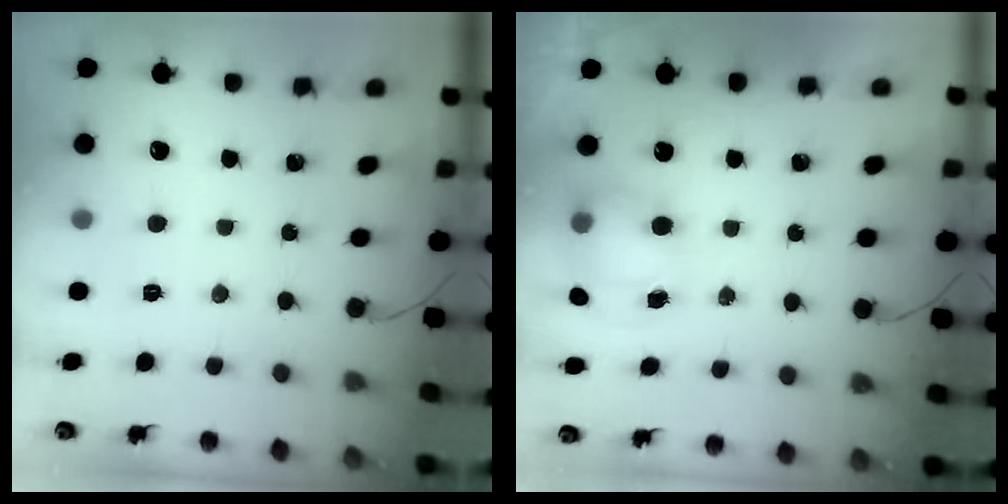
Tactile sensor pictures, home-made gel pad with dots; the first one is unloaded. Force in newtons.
{"total": 8.4, "press": 8.3, "slide": 1.3}